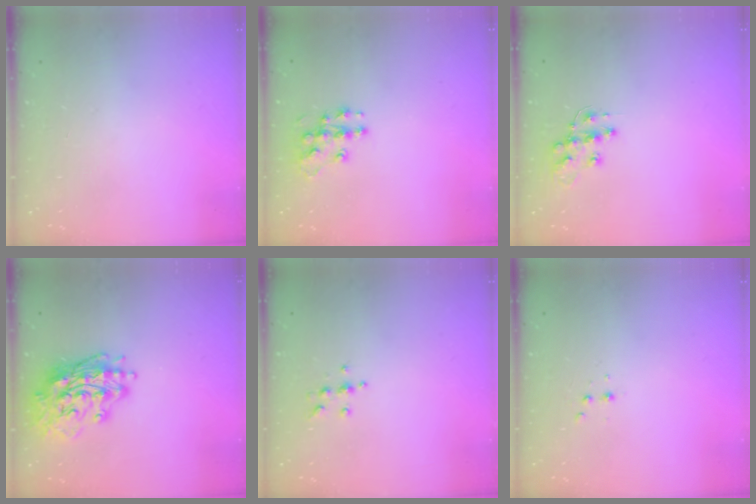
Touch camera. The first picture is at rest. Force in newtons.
{"total": 10.6, "press": 10.6, "slide": 0.6}
{"total": 10.7, "press": 10.7, "slide": 0.7}
{"total": 17.1, "press": 16.9, "slide": 2.4}
{"total": 5.0, "press": 4.9, "slide": 0.5}
{"total": 2.5, "press": 2.4, "slide": 0.5}